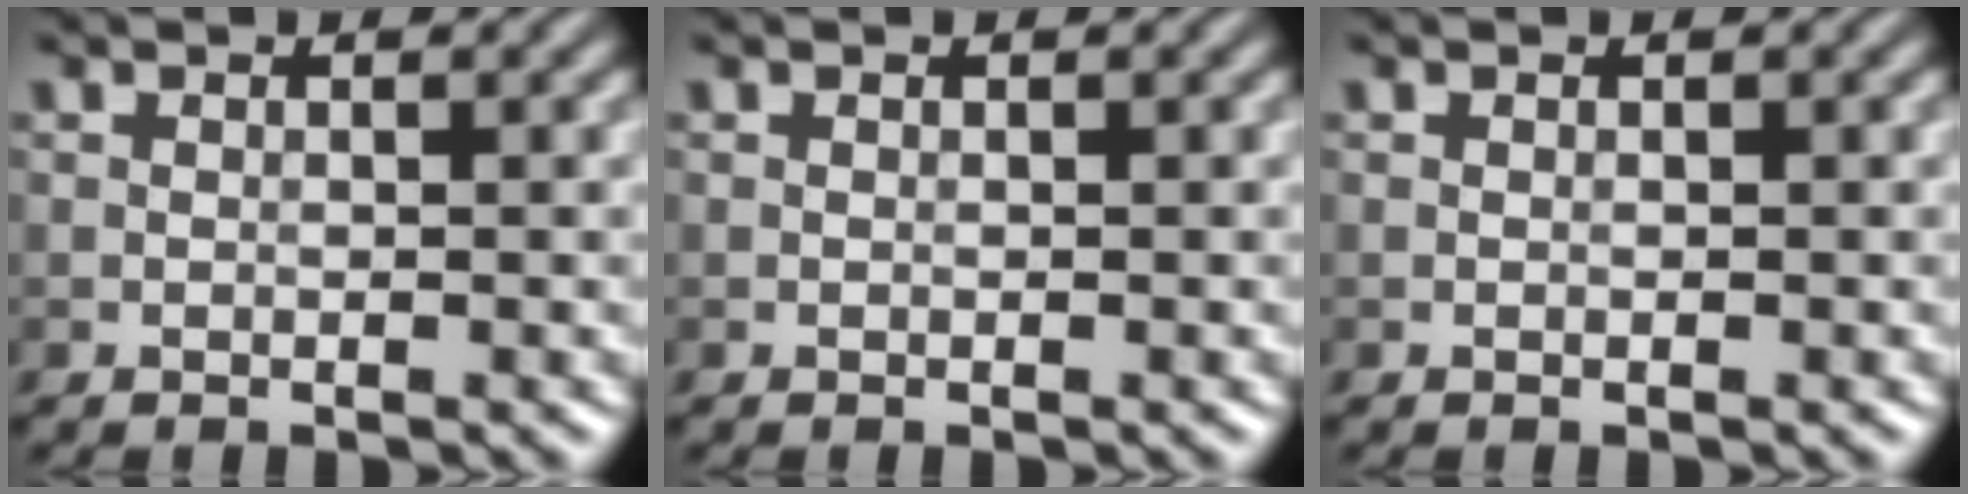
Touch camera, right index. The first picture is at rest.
{"total": 0.0}
{"total": 0.0}